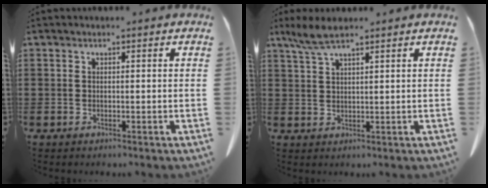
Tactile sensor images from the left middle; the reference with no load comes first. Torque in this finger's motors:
{"motor_torque": [0.33, -0.03, 0.12, 0.04]}